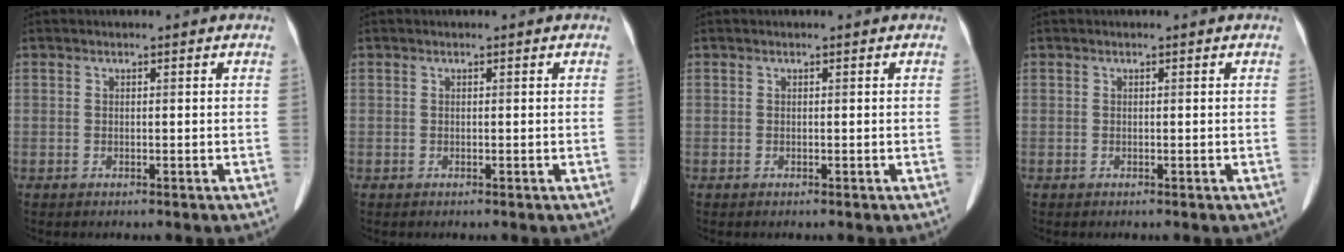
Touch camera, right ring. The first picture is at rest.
{"total": 0.0}
{"total": 0.0}
{"total": 0.0}